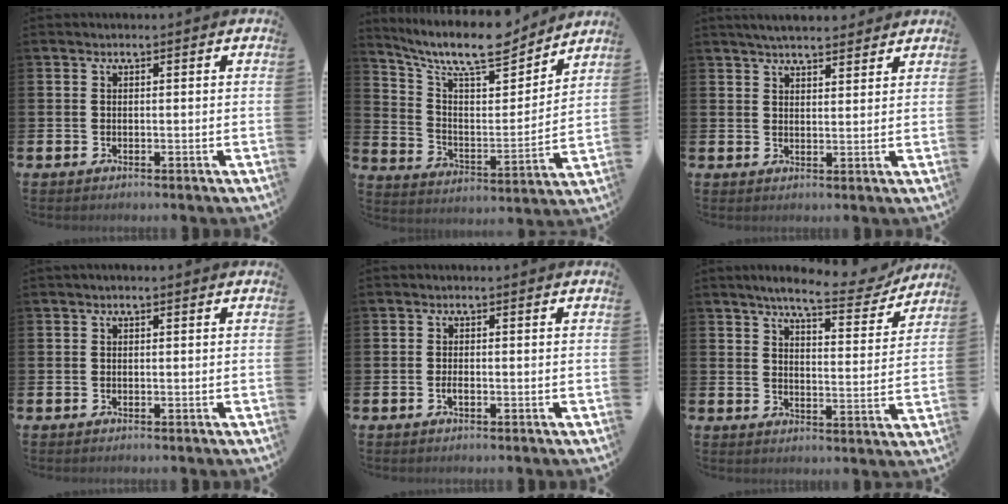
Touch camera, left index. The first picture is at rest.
{"total": 11.0, "force": [9.6, 2.9, 4.7], "torque": [-0.114, -0.068, 0.163]}
{"total": 4.2, "force": [4.1, 0.7, 0.8], "torque": [-0.025, -0.012, 0.075]}
{"total": 0.0}
{"total": 1.2, "force": [-0.4, 0.5, 1.0], "torque": [-0.027, 0.002, -0.006]}
{"total": 7.7, "force": [6.8, 1.2, 3.4], "torque": [-0.060, -0.037, 0.112]}